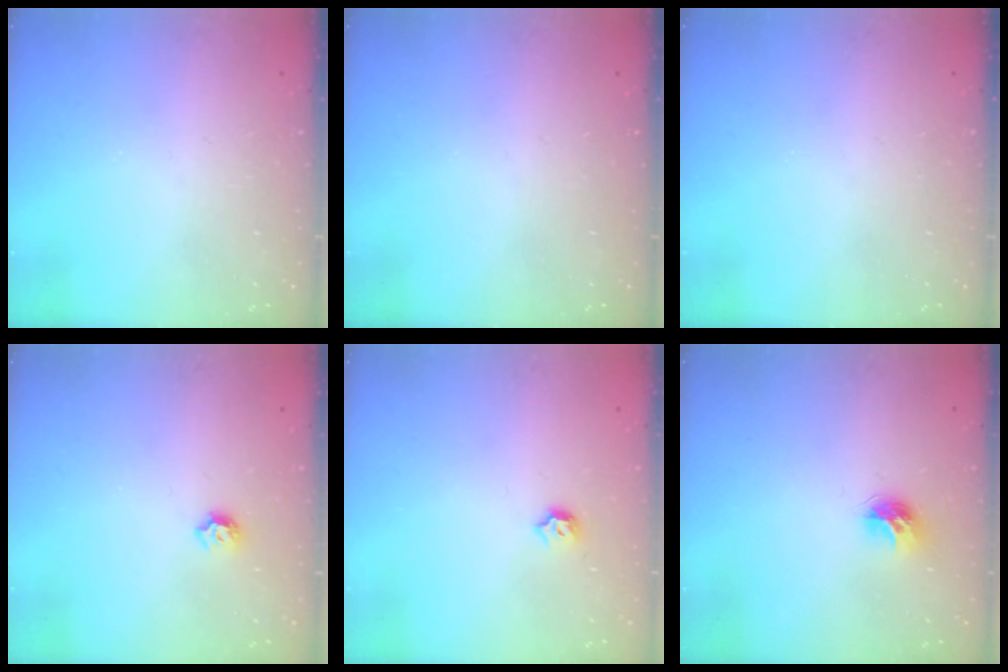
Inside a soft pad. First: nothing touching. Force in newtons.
{"total": 0.0}
{"total": 0.0}
{"total": 5.5, "press": 5.4, "slide": 0.7}
{"total": 3.7, "press": 3.6, "slide": 0.6}
{"total": 7.8, "press": 7.8, "slide": 0.4}